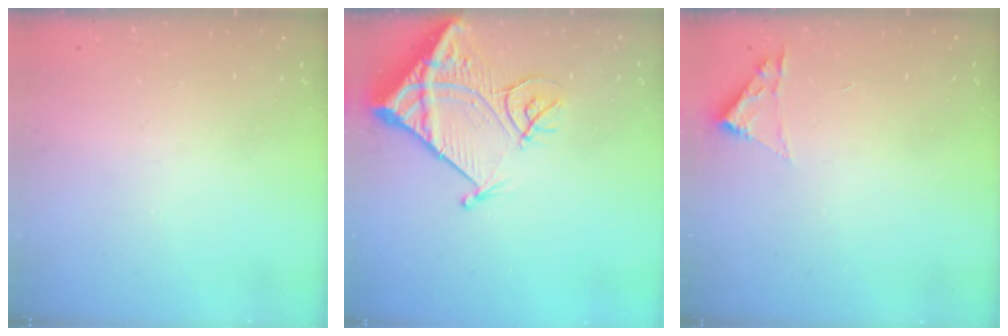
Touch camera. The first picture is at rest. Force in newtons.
{"total": 16.0, "press": 15.9, "slide": 1.8}
{"total": 1.8, "press": 1.8, "slide": 0.2}